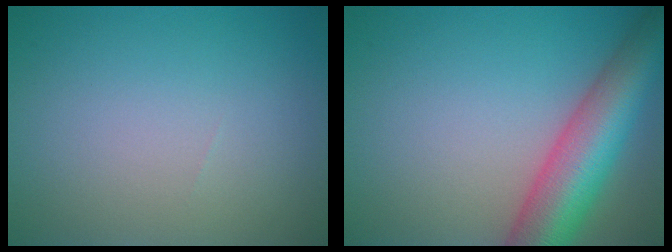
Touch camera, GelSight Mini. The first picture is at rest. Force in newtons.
{"total": 9.2, "press": 9.2, "slide": 0.5}